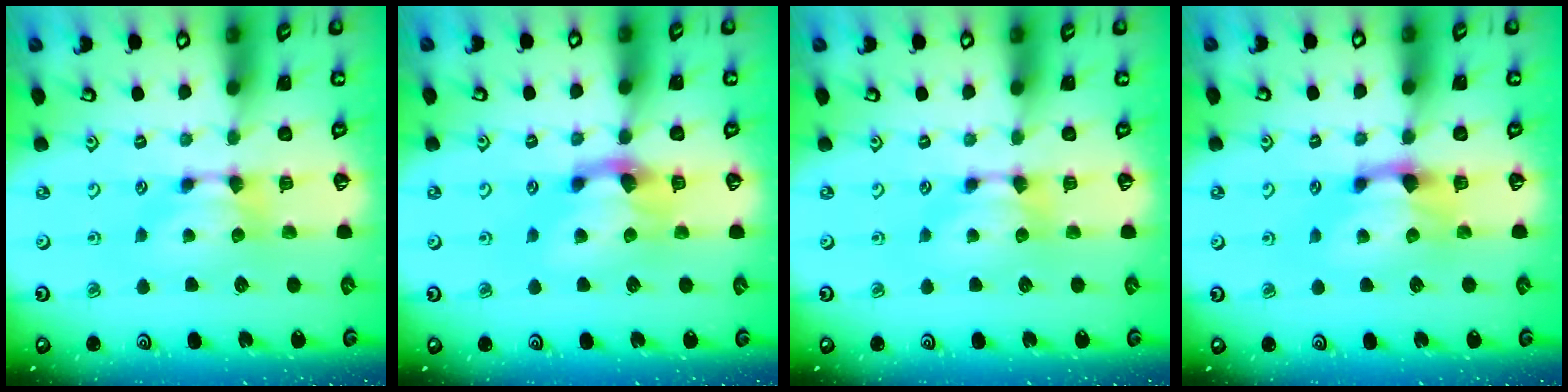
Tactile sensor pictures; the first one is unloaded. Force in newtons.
{"total": 2.6, "press": 1.9, "slide": 1.7}
{"total": 0.0}
{"total": 1.9, "press": 1.4, "slide": 1.3}